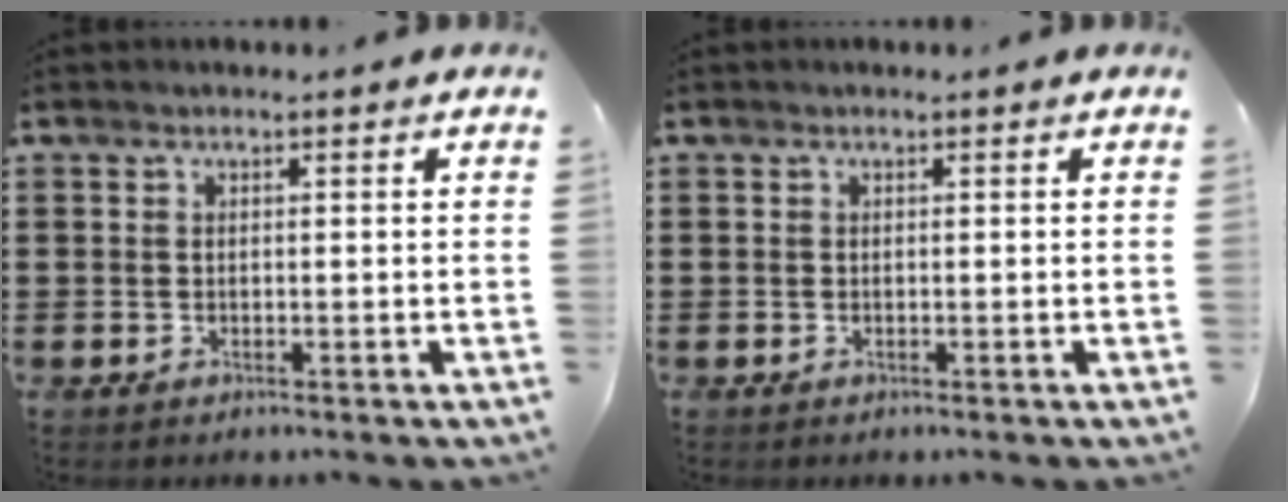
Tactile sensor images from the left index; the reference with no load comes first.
{"total": 0.0}